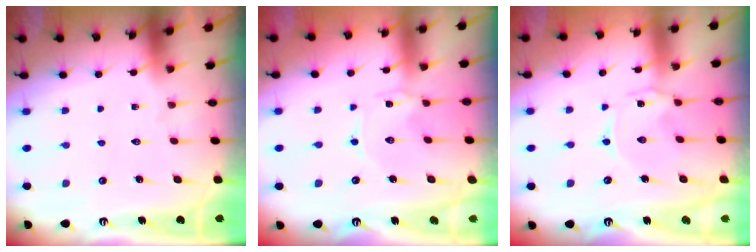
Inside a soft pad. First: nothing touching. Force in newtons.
{"total": 0.6, "press": 0.6, "slide": 0.1}
{"total": 1.0, "press": 0.9, "slide": 0.3}